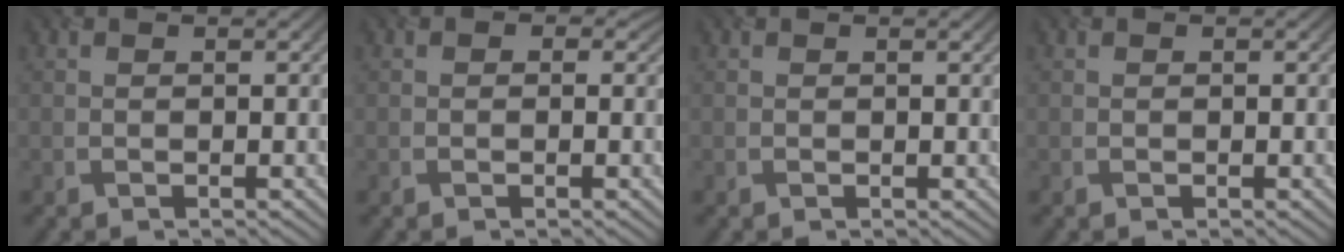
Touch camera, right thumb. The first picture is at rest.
{"total": 1.2, "force": [0.1, 1.0, 0.6], "torque": [-0.003, -0.003, -0.001]}
{"total": 0.9, "force": [0.5, 0.1, 0.8], "torque": [-0.010, 0.000, 0.007]}
{"total": 0.0}